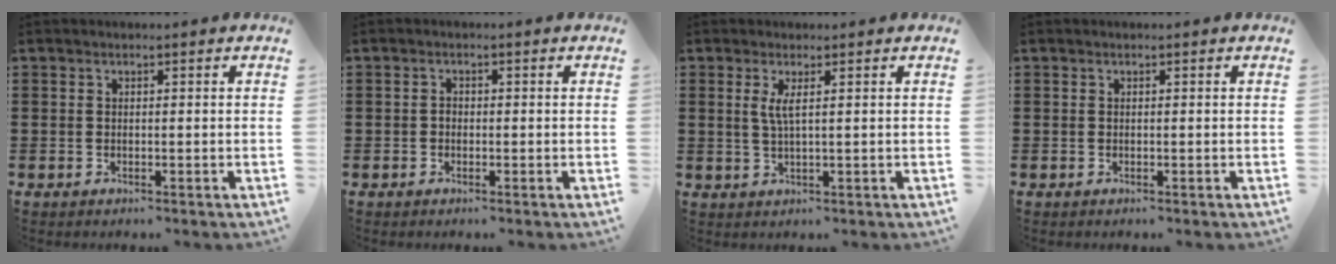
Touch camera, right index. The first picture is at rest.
{"total": 0.9, "force": [-0.4, 0.7, 0.5], "torque": [-0.012, 0.000, -0.007]}
{"total": 2.6, "force": [0.7, 0.1, 2.5], "torque": [-0.053, -0.001, 0.011]}
{"total": 0.0}